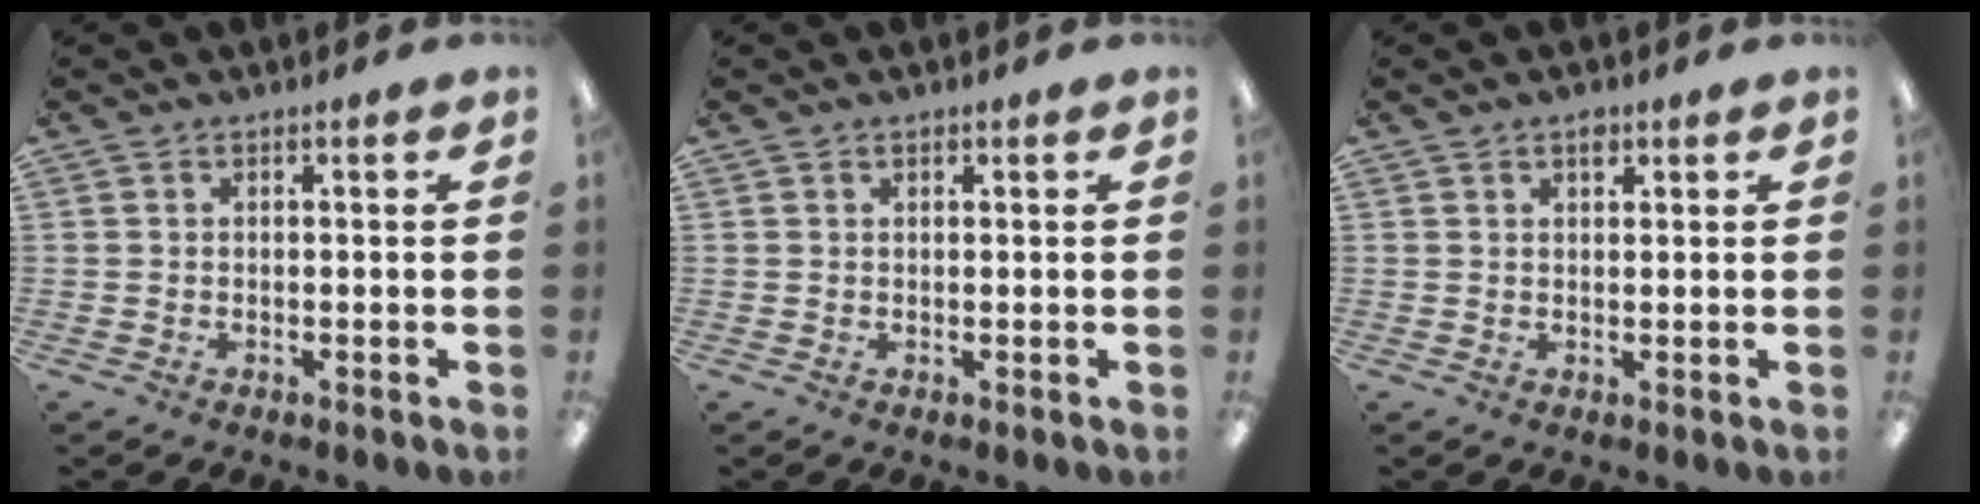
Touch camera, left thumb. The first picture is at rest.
{"total": 0.7, "force": [0.6, 0.3, 0.3], "torque": [-0.007, 0.001, 0.011]}
{"total": 2.3, "force": [1.6, 1.1, 1.2], "torque": [-0.002, -0.009, 0.023]}